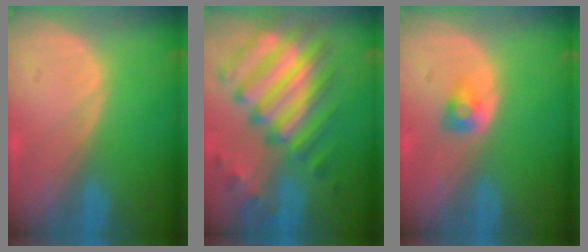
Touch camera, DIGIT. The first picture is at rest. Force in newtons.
{"total": 11.6, "press": 10.6, "slide": 4.9}
{"total": 2.3, "press": 2.2, "slide": 0.5}